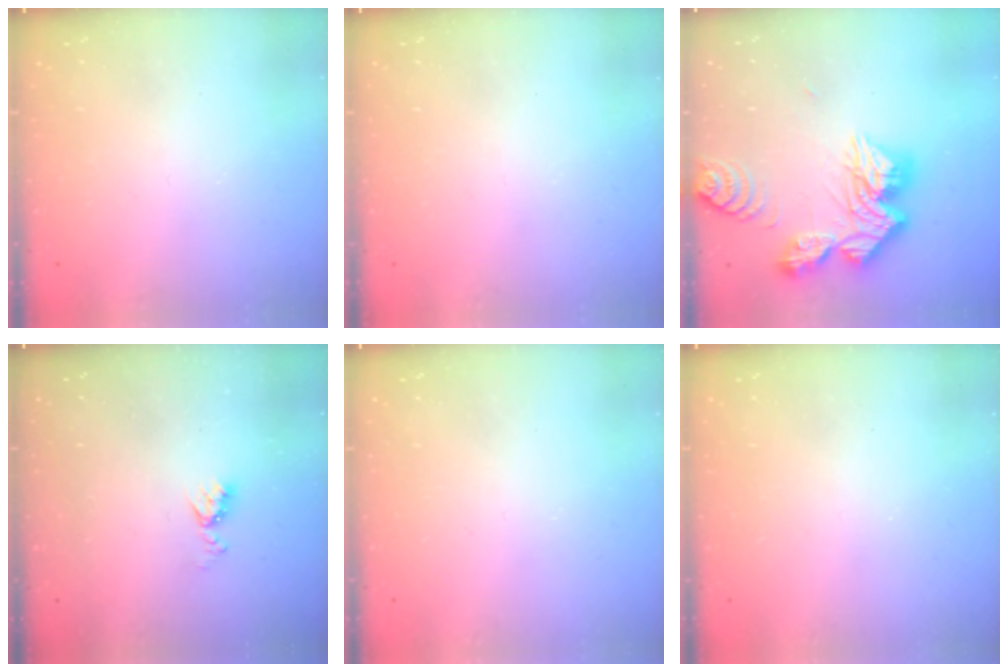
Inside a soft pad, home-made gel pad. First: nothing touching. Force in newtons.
{"total": 0.0}
{"total": 19.6, "press": 19.5, "slide": 1.9}
{"total": 5.9, "press": 5.9, "slide": 0.8}
{"total": 0.0}
{"total": 0.0}